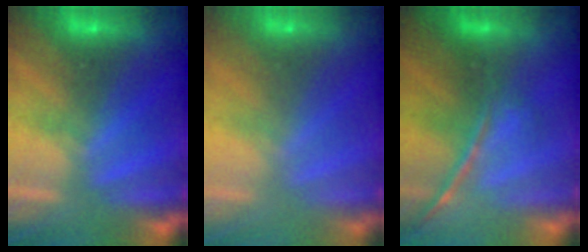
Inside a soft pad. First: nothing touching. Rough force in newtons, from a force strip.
{"total": 2.4}
{"total": 1.7}